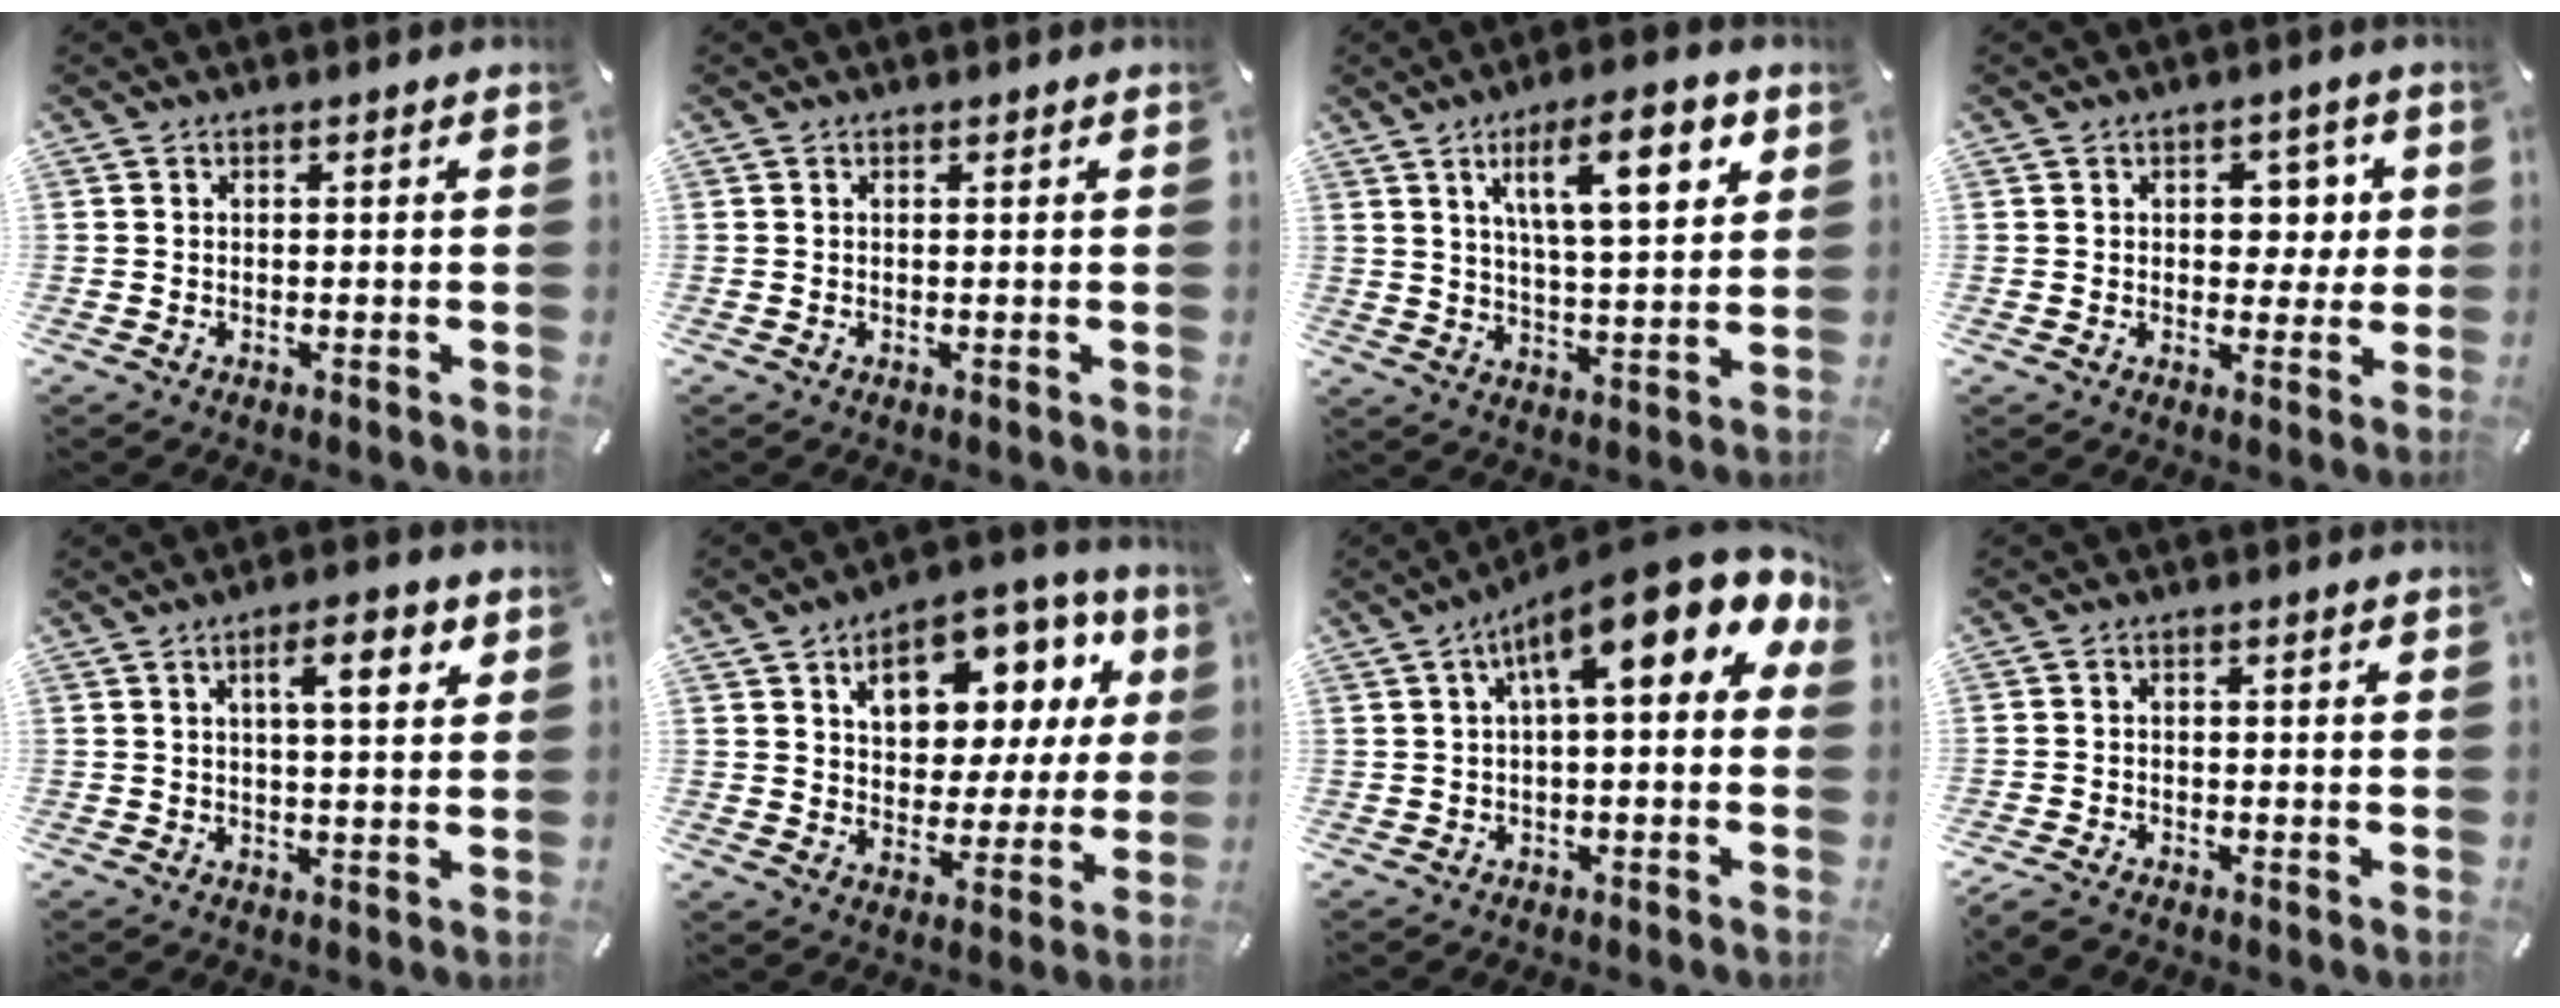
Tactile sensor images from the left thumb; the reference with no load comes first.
{"total": 0.0}
{"total": 15.5, "force": [7.4, 5.4, 12.5], "torque": [-0.197, -0.013, 0.115]}
{"total": 6.0, "force": [1.4, 4.7, 3.6], "torque": [-0.035, -0.006, 0.014]}
{"total": 7.6, "force": [3.1, 2.2, 6.5], "torque": [-0.095, -0.007, 0.042]}
{"total": 14.3, "force": [6.6, 9.6, 8.2], "torque": [-0.114, -0.034, 0.111]}
{"total": 15.4, "force": [6.9, 4.9, 12.8], "torque": [-0.200, -0.043, 0.112]}
{"total": 2.4, "force": [-2.2, 0.7, 0.7], "torque": [-0.024, 0.005, -0.047]}